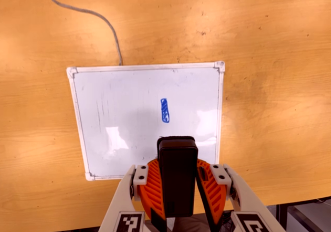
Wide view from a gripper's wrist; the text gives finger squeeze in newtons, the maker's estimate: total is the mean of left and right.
{"total": 8.9, "left": 8.4, "right": 9.3}